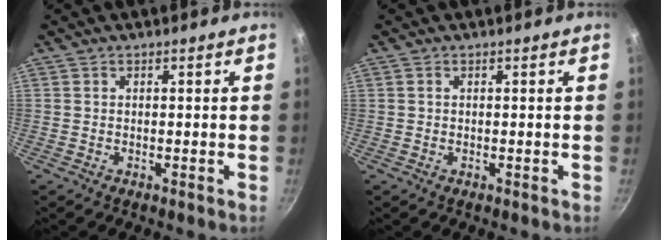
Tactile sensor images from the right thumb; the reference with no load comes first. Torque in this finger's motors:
{"motor_torque": [0.27, 0.13, -0.18, -0.10, -0.01]}